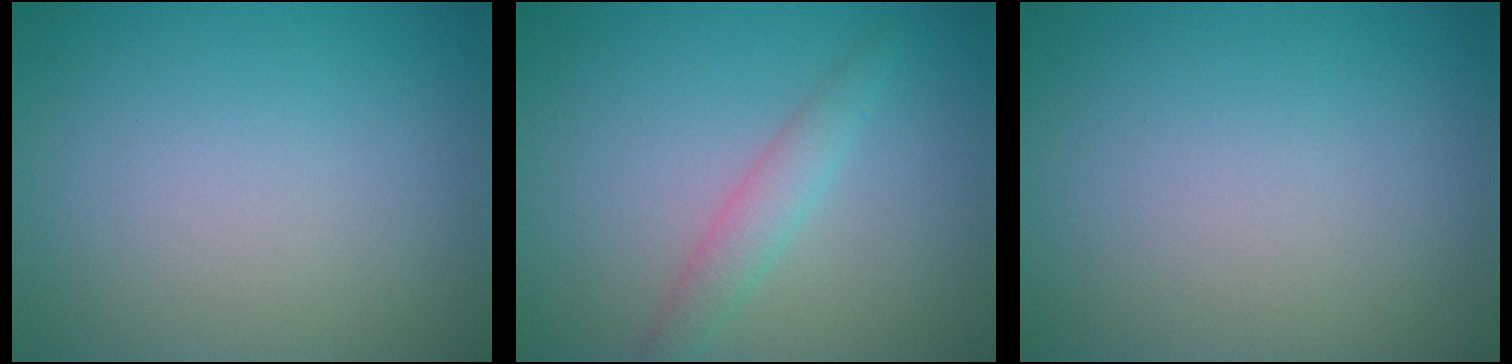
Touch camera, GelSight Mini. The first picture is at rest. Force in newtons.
{"total": 1.6, "press": 1.6, "slide": 0.1}
{"total": 0.0}